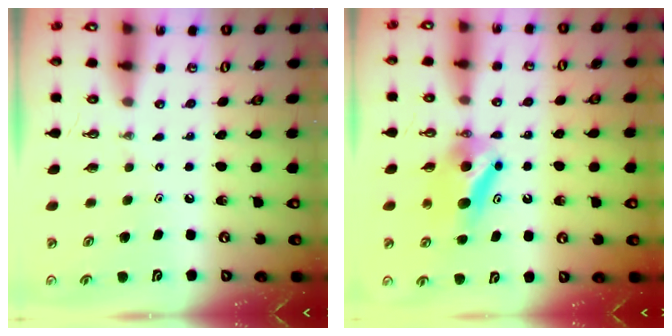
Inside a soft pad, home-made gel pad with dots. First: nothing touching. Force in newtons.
{"total": 8.2, "press": 5.9, "slide": 5.7}